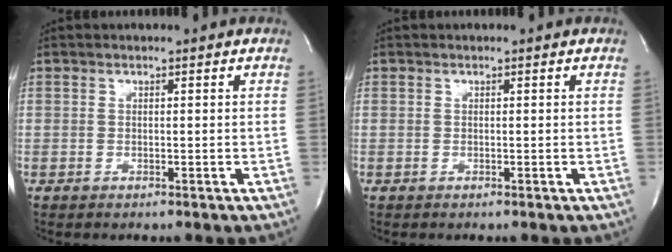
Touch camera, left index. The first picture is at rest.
{"total": 0.0}